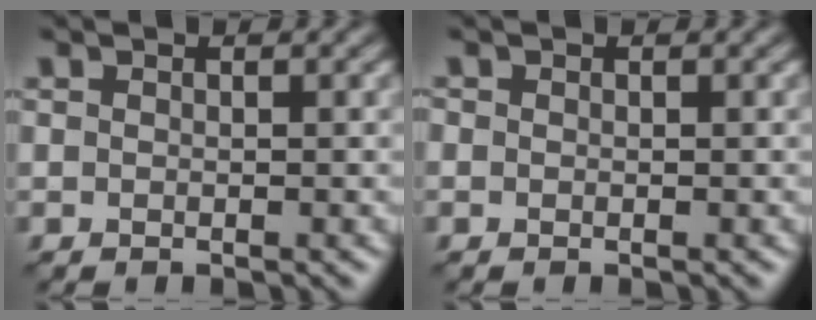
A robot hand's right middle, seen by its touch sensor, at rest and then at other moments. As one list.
[{"total": 0.9, "force": [0.4, 0.6, 0.4], "torque": [-0.005, 0.012, -0.006]}]